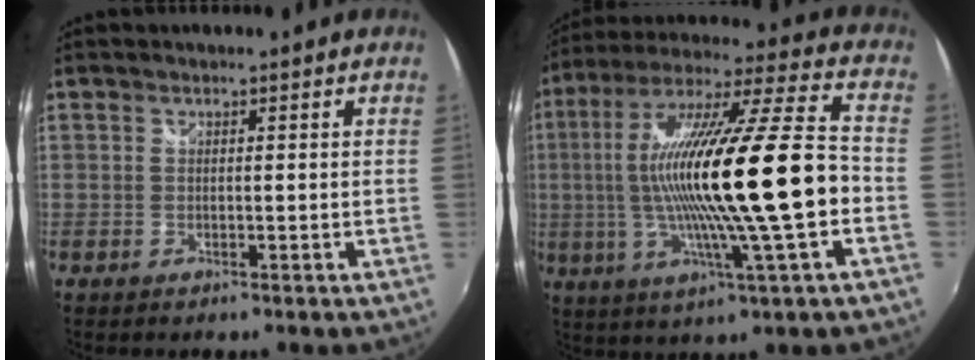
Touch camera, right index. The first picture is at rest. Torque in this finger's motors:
{"motor_torque": [1.36, -0.45, 1.06, 0.21]}